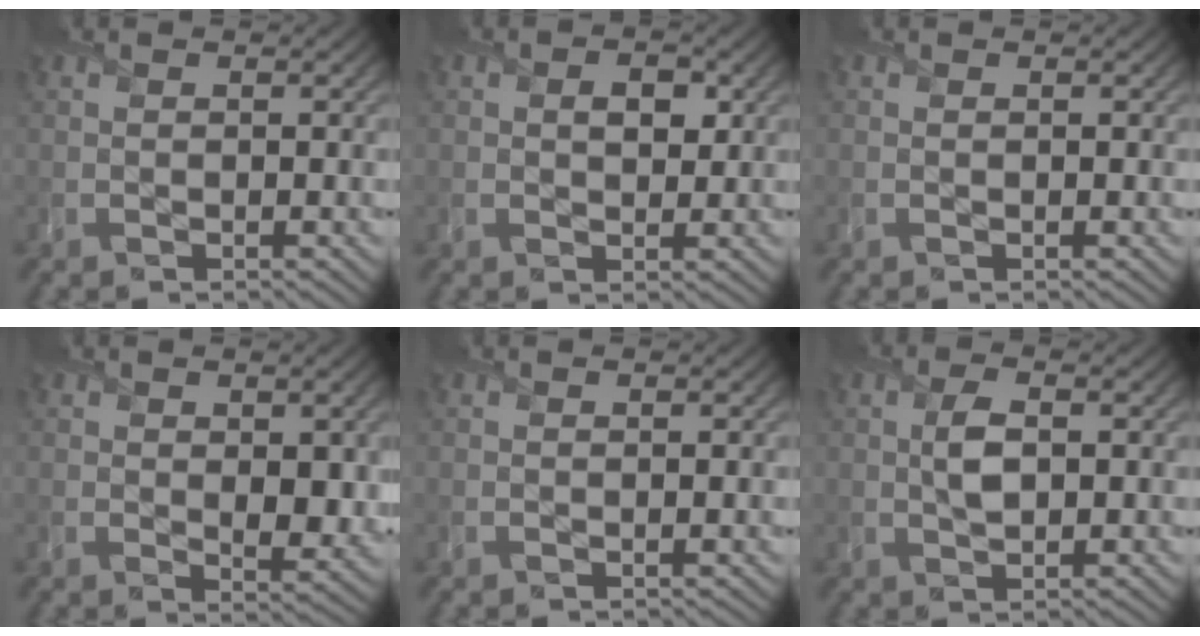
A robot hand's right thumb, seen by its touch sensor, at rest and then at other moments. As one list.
[{"total": 2.6, "force": [0.7, 1.7, 1.8], "torque": [-0.026, -0.005, 0.010]}, {"total": 0.0}, {"total": 4.3, "force": [0.6, 2.5, 3.5], "torque": [-0.052, -0.013, 0.019]}, {"total": 0.0}, {"total": 3.3, "force": [0.4, 1.7, 2.8], "torque": [-0.059, 0.000, 0.007]}]